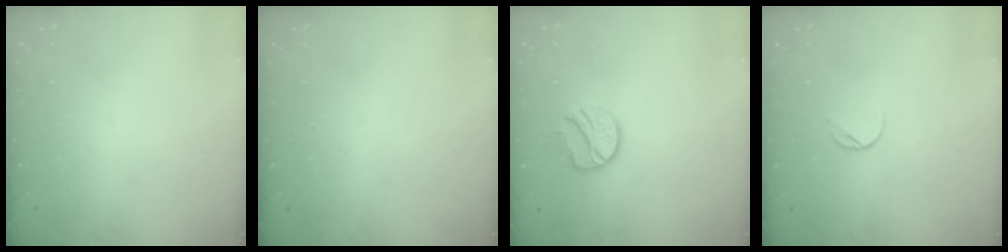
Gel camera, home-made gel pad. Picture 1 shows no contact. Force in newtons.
{"total": 0.0}
{"total": 11.1, "press": 11.0, "slide": 0.9}
{"total": 4.8, "press": 4.8, "slide": 0.5}